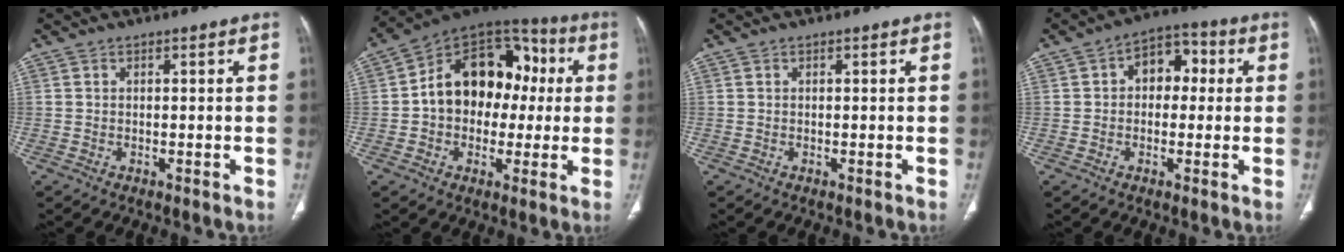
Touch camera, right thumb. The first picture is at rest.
{"total": 18.8, "force": [1.1, 13.9, 12.7], "torque": [-0.150, 0.046, 0.009]}
{"total": 0.0}
{"total": 8.5, "force": [1.4, 5.8, 6.0], "torque": [-0.049, 0.023, 0.012]}